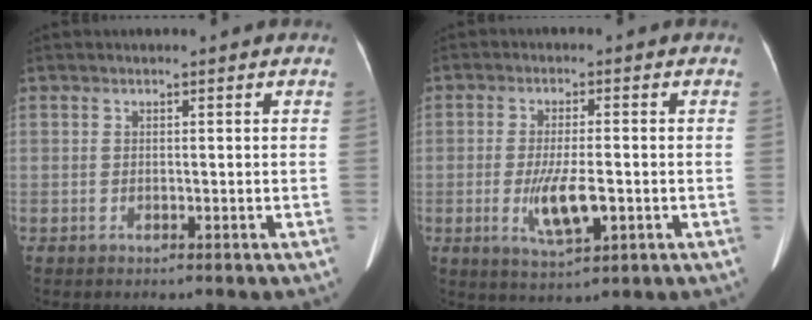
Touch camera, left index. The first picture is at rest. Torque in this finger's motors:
{"motor_torque": [1.23, 0.37, 0.69, 0.17]}